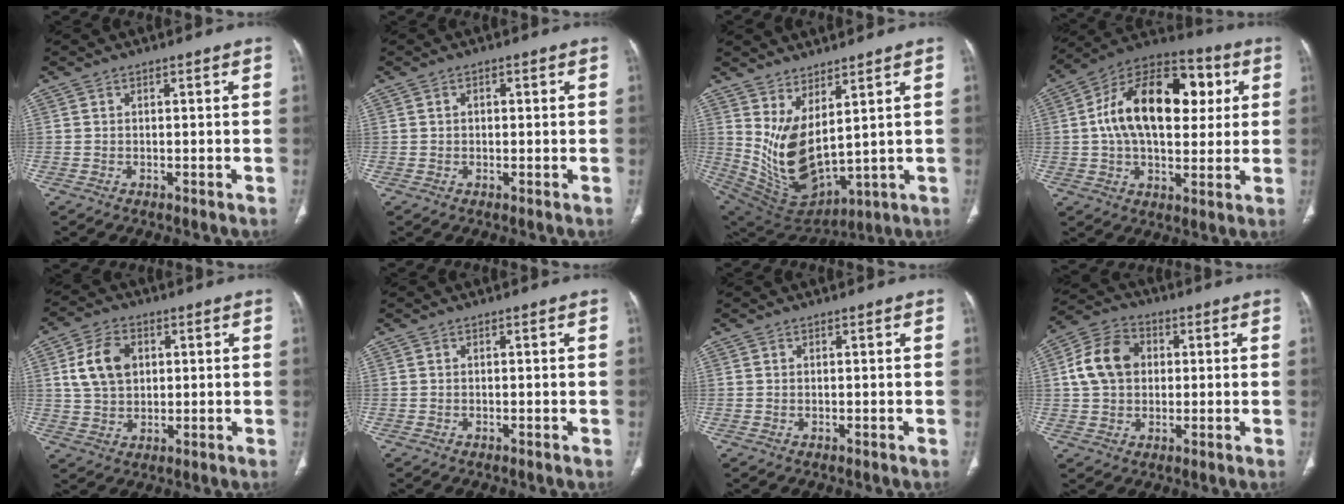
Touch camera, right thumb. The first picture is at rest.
{"total": 1.1, "force": [0.2, 0.9, 0.7], "torque": [-0.009, 0.003, 0.003]}
{"total": 13.2, "force": [4.2, 6.0, 11.0], "torque": [-0.200, -0.050, 0.113]}
{"total": 22.8, "force": [4.1, 13.4, 17.9], "torque": [-0.268, 0.019, 0.056]}
{"total": 9.1, "force": [2.3, 6.4, 6.1], "torque": [-0.101, -0.001, 0.046]}
{"total": 0.0}
{"total": 0.0}
{"total": 10.8, "force": [1.6, 8.4, 6.7], "torque": [-0.112, 0.017, 0.023]}